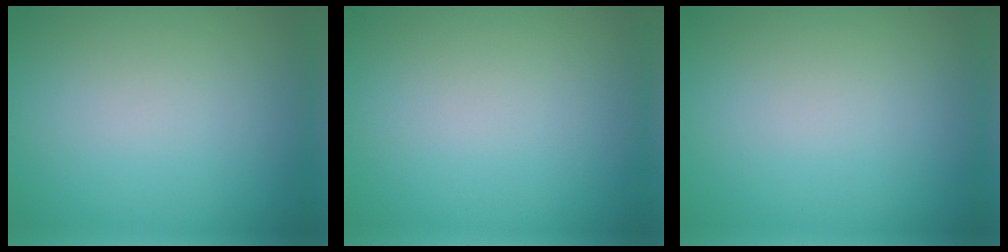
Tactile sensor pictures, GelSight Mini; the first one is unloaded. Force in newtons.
{"total": 0.0}
{"total": 0.0}